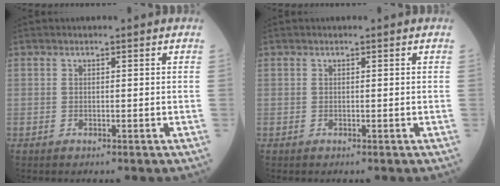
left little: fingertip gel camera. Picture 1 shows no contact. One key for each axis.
{"total": 0.0}